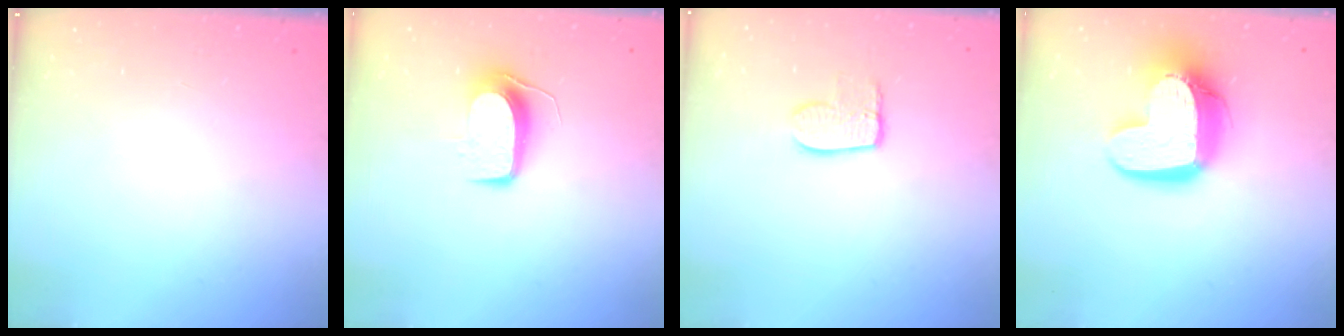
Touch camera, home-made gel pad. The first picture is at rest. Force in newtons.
{"total": 8.9, "press": 8.9, "slide": 0.5}
{"total": 7.7, "press": 7.7, "slide": 0.5}
{"total": 14.9, "press": 14.8, "slide": 1.4}